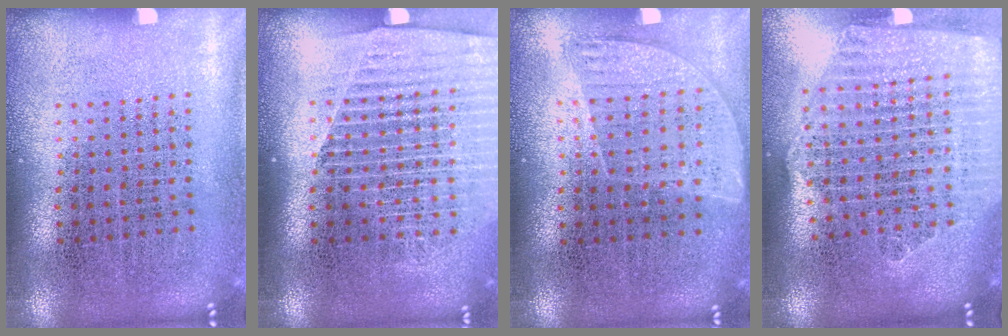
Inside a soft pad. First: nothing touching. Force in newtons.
{"total": 1.7, "press": 1.6, "slide": 0.6}
{"total": 0.9, "press": 0.7, "slide": 0.5}
{"total": 2.5, "press": 2.2, "slide": 1.2}